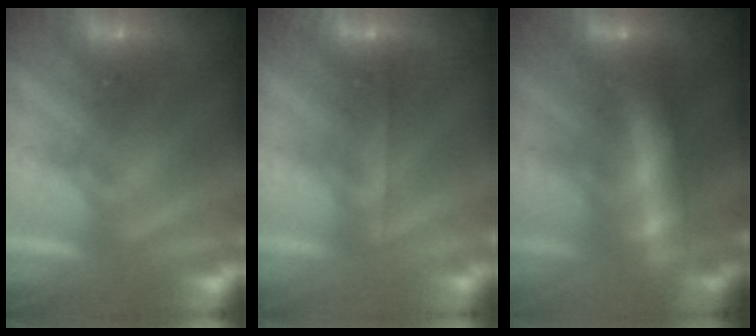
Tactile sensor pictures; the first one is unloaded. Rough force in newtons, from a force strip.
{"total": 1.7}
{"total": 12.7}